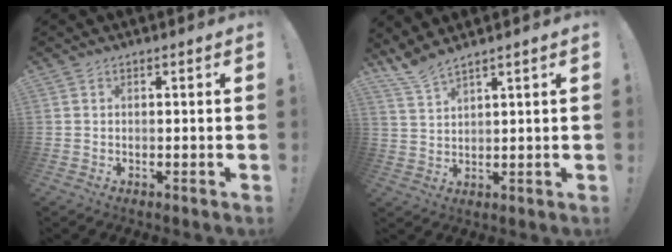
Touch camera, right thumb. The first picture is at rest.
{"total": 5.5, "force": [4.8, 0.4, 2.5], "torque": [-0.055, -0.028, 0.089]}